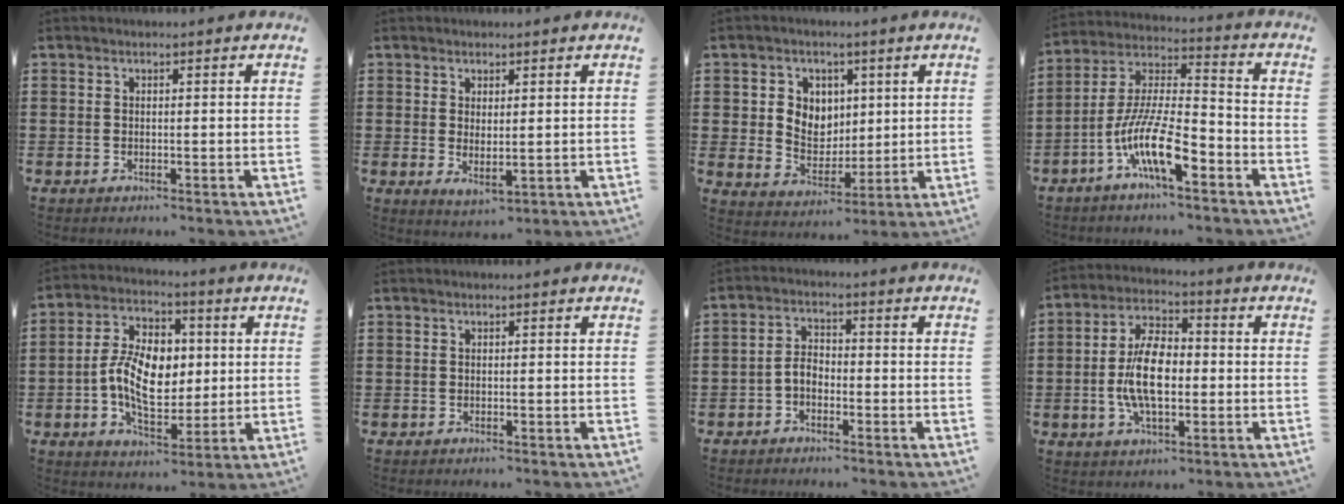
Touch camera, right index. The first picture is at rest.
{"total": 1.7, "force": [0.8, 0.6, 1.3], "torque": [-0.027, 0.002, 0.015]}
{"total": 5.9, "force": [1.8, 5.3, 1.6], "torque": [-0.050, 0.013, 0.031]}
{"total": 12.4, "force": [-6.9, 3.0, 9.8], "torque": [-0.220, -0.010, -0.136]}
{"total": 10.7, "force": [-0.2, 6.8, 8.3], "torque": [-0.177, 0.010, -0.008]}
{"total": 0.0}
{"total": 2.6, "force": [-1.0, 1.7, 1.7], "torque": [-0.042, 0.003, -0.023]}
{"total": 9.4, "force": [-1.0, 4.6, 8.0], "torque": [-0.170, 0.006, -0.023]}